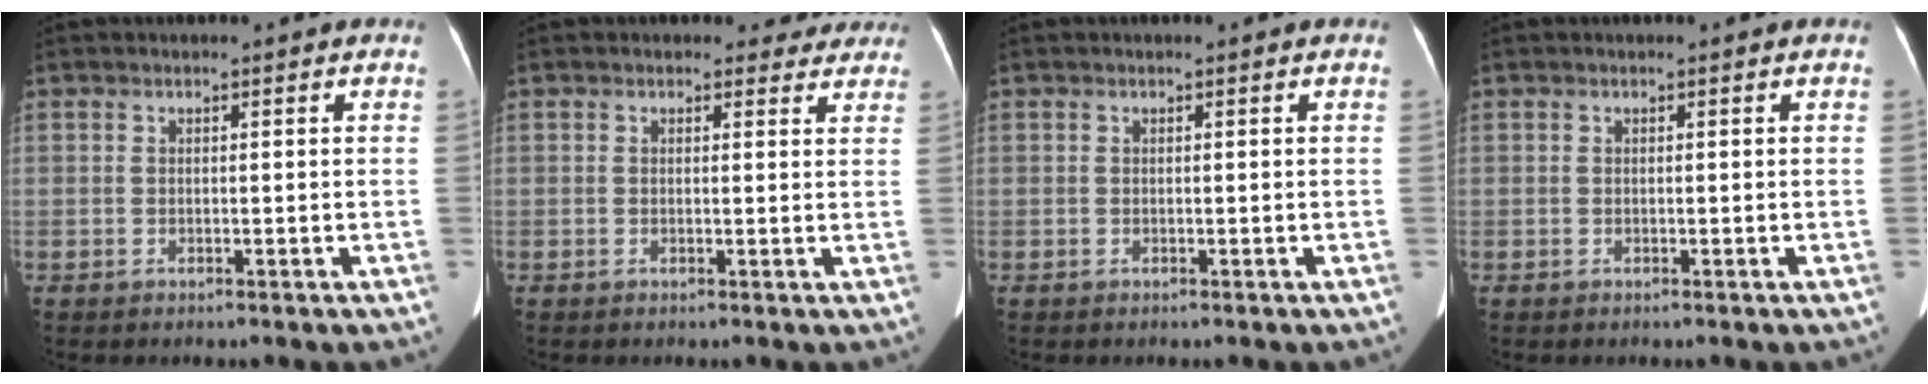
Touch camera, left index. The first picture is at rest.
{"total": 3.8, "force": [3.4, 1.8, 0.1], "torque": [0.018, -0.002, 0.022]}
{"total": 0.0}
{"total": 0.0}